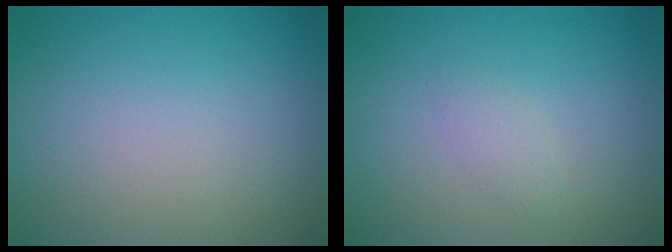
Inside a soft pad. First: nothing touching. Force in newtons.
{"total": 1.2, "press": 1.2, "slide": 0.1}